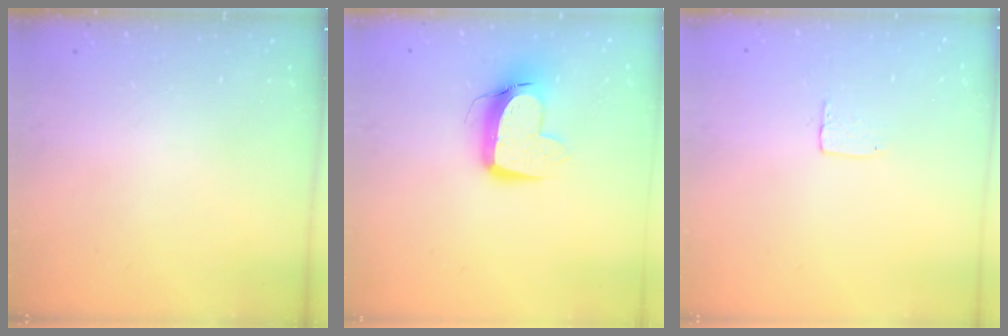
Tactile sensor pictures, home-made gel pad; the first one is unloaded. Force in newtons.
{"total": 10.2, "press": 10.2, "slide": 1.0}
{"total": 3.9, "press": 3.9, "slide": 0.1}